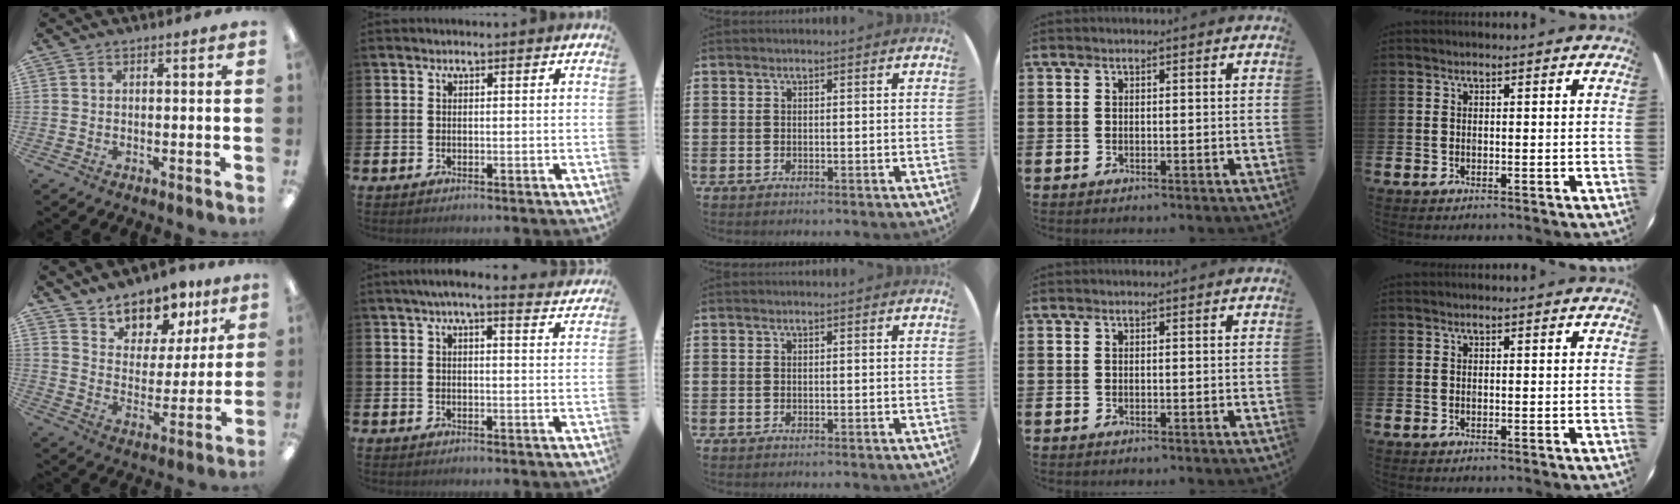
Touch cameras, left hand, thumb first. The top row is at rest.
{"thumb": {"total": 11.9, "force": [9.8, 6.1, 2.7], "torque": [-0.045, -0.076, 0.180]}, "index": {"total": 5.1, "force": [4.5, 0.2, 2.3], "torque": [-0.046, -0.018, 0.077]}}